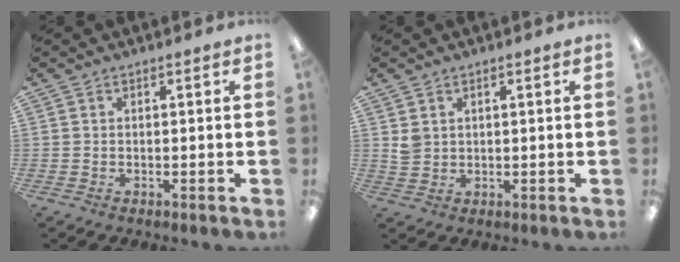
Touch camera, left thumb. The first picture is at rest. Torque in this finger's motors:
{"motor_torque": [0.32, 0.47, 0.56, -0.26, 0.00]}